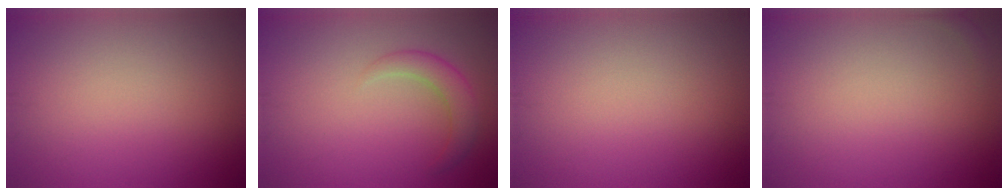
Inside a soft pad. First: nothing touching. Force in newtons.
{"total": 2.5, "press": 2.5, "slide": 0.1}
{"total": 0.0}
{"total": 0.6, "press": 0.6, "slide": 0.1}